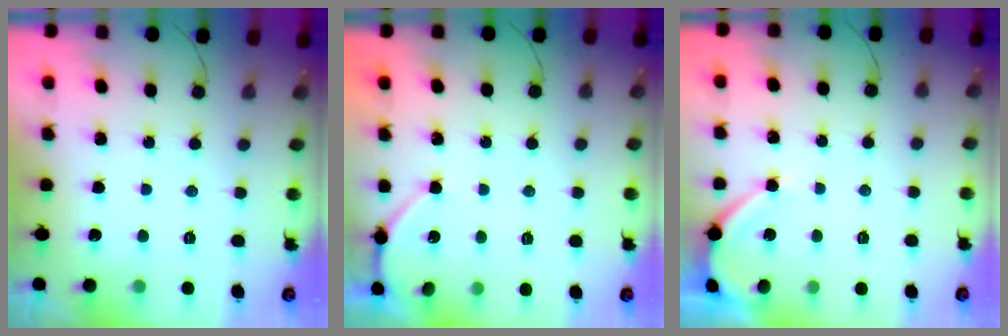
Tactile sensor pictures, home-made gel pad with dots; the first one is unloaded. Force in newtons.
{"total": 4.2, "press": 4.2, "slide": 0.5}
{"total": 4.9, "press": 4.9, "slide": 0.6}